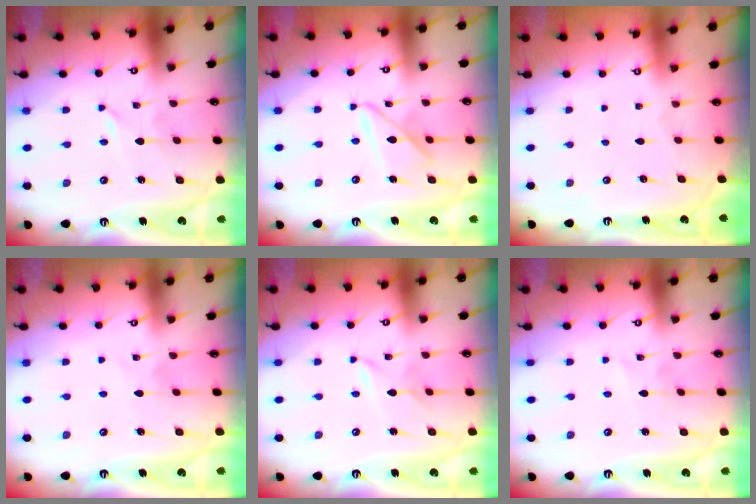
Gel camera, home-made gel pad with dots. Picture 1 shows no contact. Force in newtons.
{"total": 10.4, "press": 10.4, "slide": 0.8}
{"total": 0.0}
{"total": 3.5, "press": 3.5, "slide": 0.4}
{"total": 1.8, "press": 1.7, "slide": 0.3}
{"total": 2.0, "press": 2.0, "slide": 0.2}